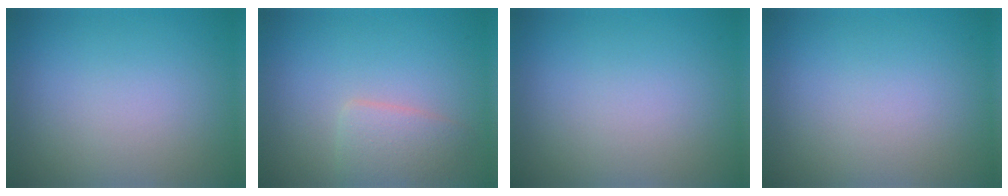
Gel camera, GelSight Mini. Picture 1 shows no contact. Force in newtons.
{"total": 2.4, "press": 2.4, "slide": 0.1}
{"total": 0.0}
{"total": 0.0}